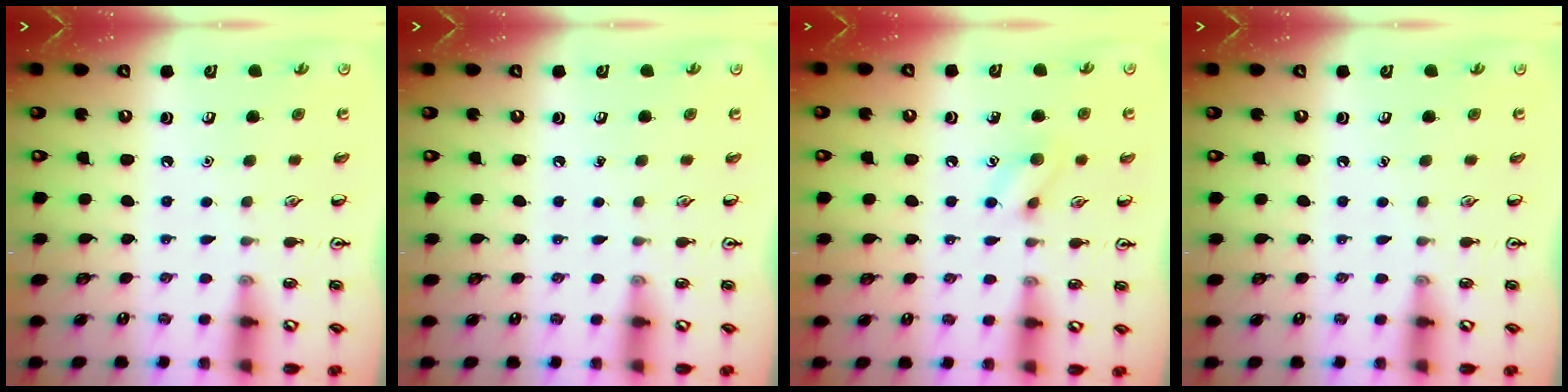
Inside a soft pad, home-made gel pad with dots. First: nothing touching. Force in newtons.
{"total": 0.0}
{"total": 7.0, "press": 7.0, "slide": 0.7}
{"total": 0.0}